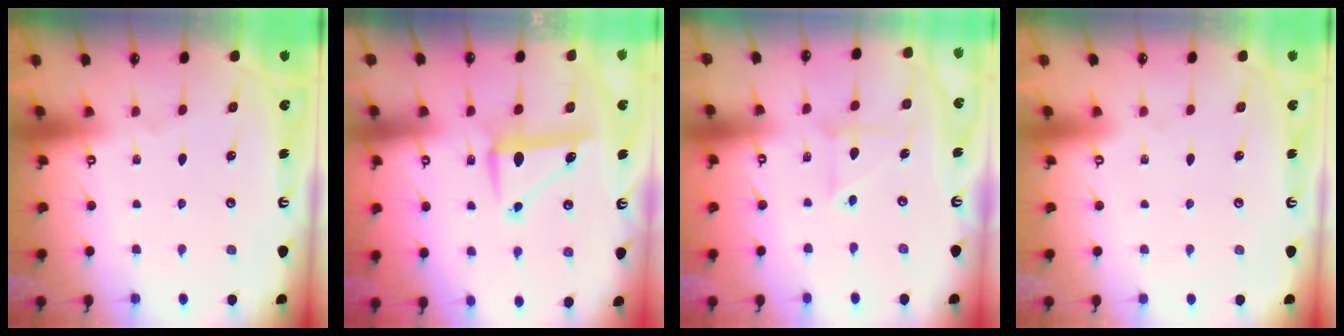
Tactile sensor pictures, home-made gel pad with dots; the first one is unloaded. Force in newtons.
{"total": 7.7, "press": 7.6, "slide": 0.9}
{"total": 5.7, "press": 5.6, "slide": 1.1}
{"total": 0.0}